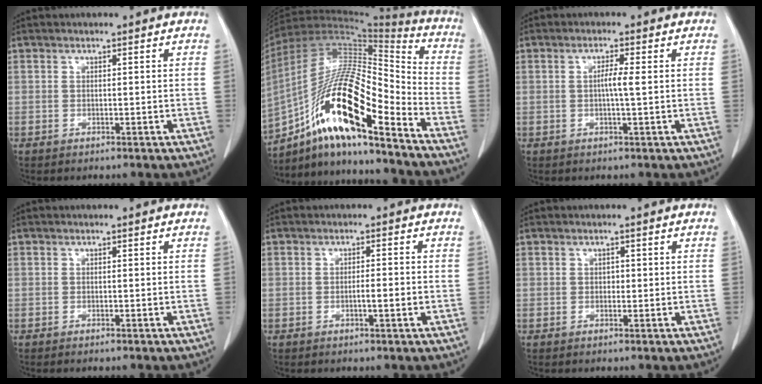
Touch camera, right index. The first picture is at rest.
{"total": 21.2, "force": [-12.2, 3.5, 17.0], "torque": [-0.334, -0.002, -0.218]}
{"total": 2.4, "force": [0.1, -0.3, 2.4], "torque": [-0.046, 0.000, 0.000]}
{"total": 0.6, "force": [-0.5, -0.1, 0.3], "torque": [-0.005, 0.000, -0.008]}
{"total": 2.3, "force": [-0.6, 0.1, 2.2], "torque": [-0.037, 0.002, -0.010]}
{"total": 0.7, "force": [0.1, 0.6, 0.5], "torque": [-0.004, 0.002, 0.000]}